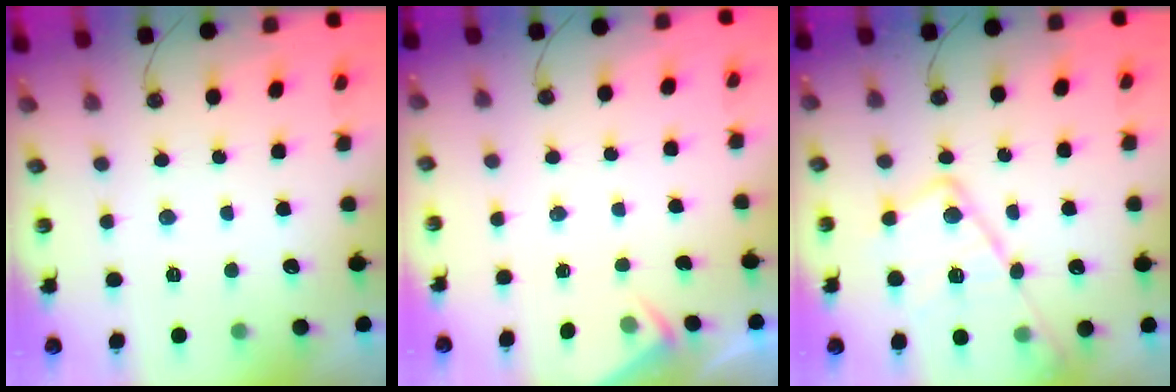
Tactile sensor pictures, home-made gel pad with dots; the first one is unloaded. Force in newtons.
{"total": 3.1, "press": 3.1, "slide": 0.5}
{"total": 19.6, "press": 19.5, "slide": 1.4}